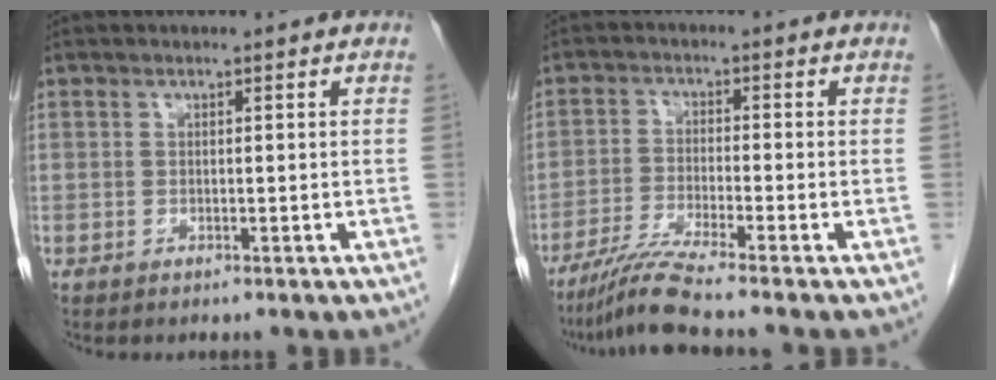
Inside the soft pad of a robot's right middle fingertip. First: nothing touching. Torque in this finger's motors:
{"motor_torque": [0.17, -0.48, 0.03, 0.09]}